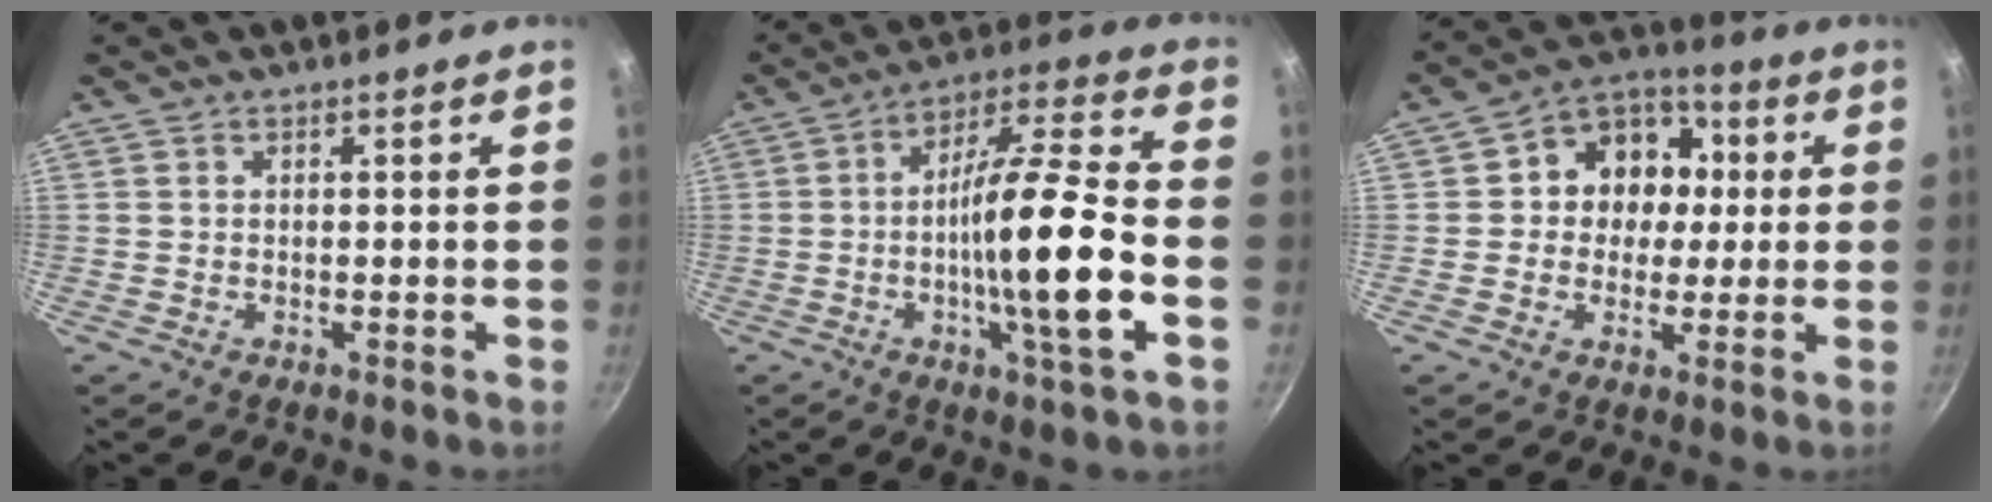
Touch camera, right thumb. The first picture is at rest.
{"total": 18.3, "force": [-3.7, 2.7, 17.8], "torque": [-0.292, 0.030, -0.069]}
{"total": 11.7, "force": [1.3, 10.1, 5.7], "torque": [-0.041, 0.019, 0.000]}